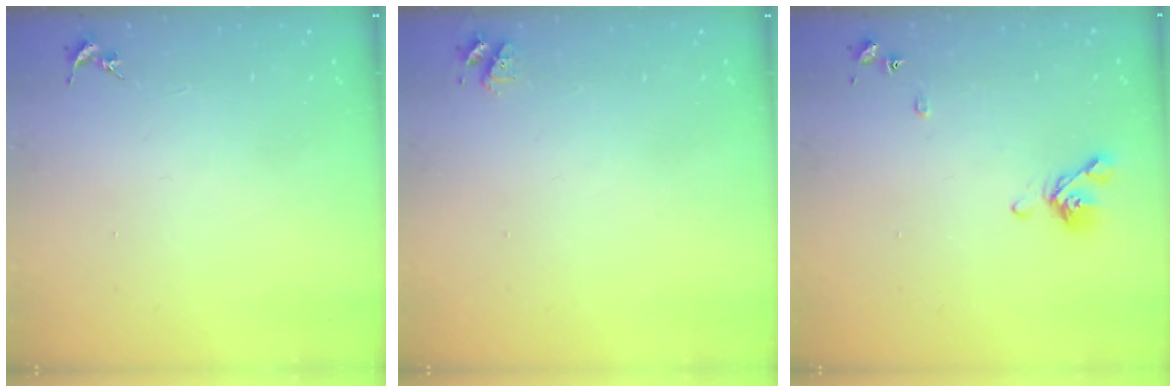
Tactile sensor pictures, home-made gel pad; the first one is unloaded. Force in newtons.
{"total": 4.7, "press": 4.7, "slide": 0.7}
{"total": 8.6, "press": 8.4, "slide": 1.4}